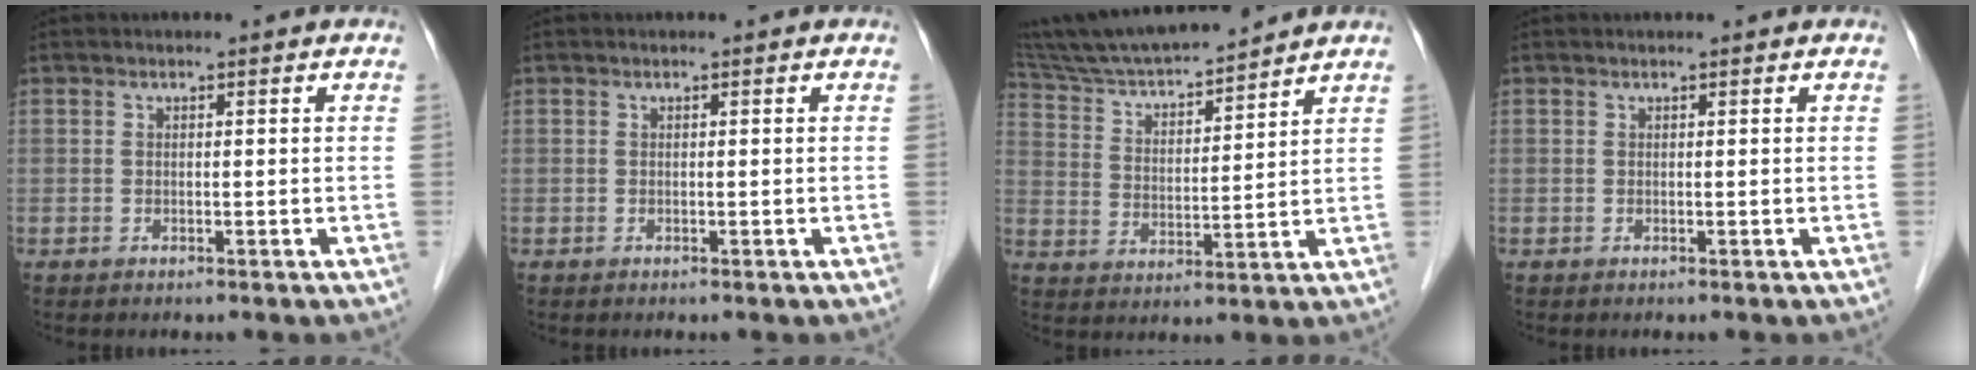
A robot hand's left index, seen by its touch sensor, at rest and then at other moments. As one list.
[{"total": 0.0}, {"total": 14.6, "force": [13.5, 0.9, 5.6], "torque": [-0.103, 0.010, 0.237]}, {"total": 0.0}]